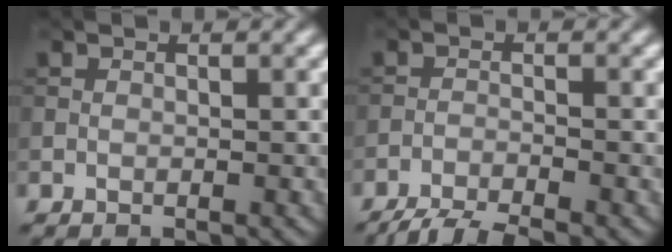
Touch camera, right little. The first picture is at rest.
{"total": 5.5, "force": [-5.0, 0.7, 2.3], "torque": [-0.046, -0.019, -0.091]}